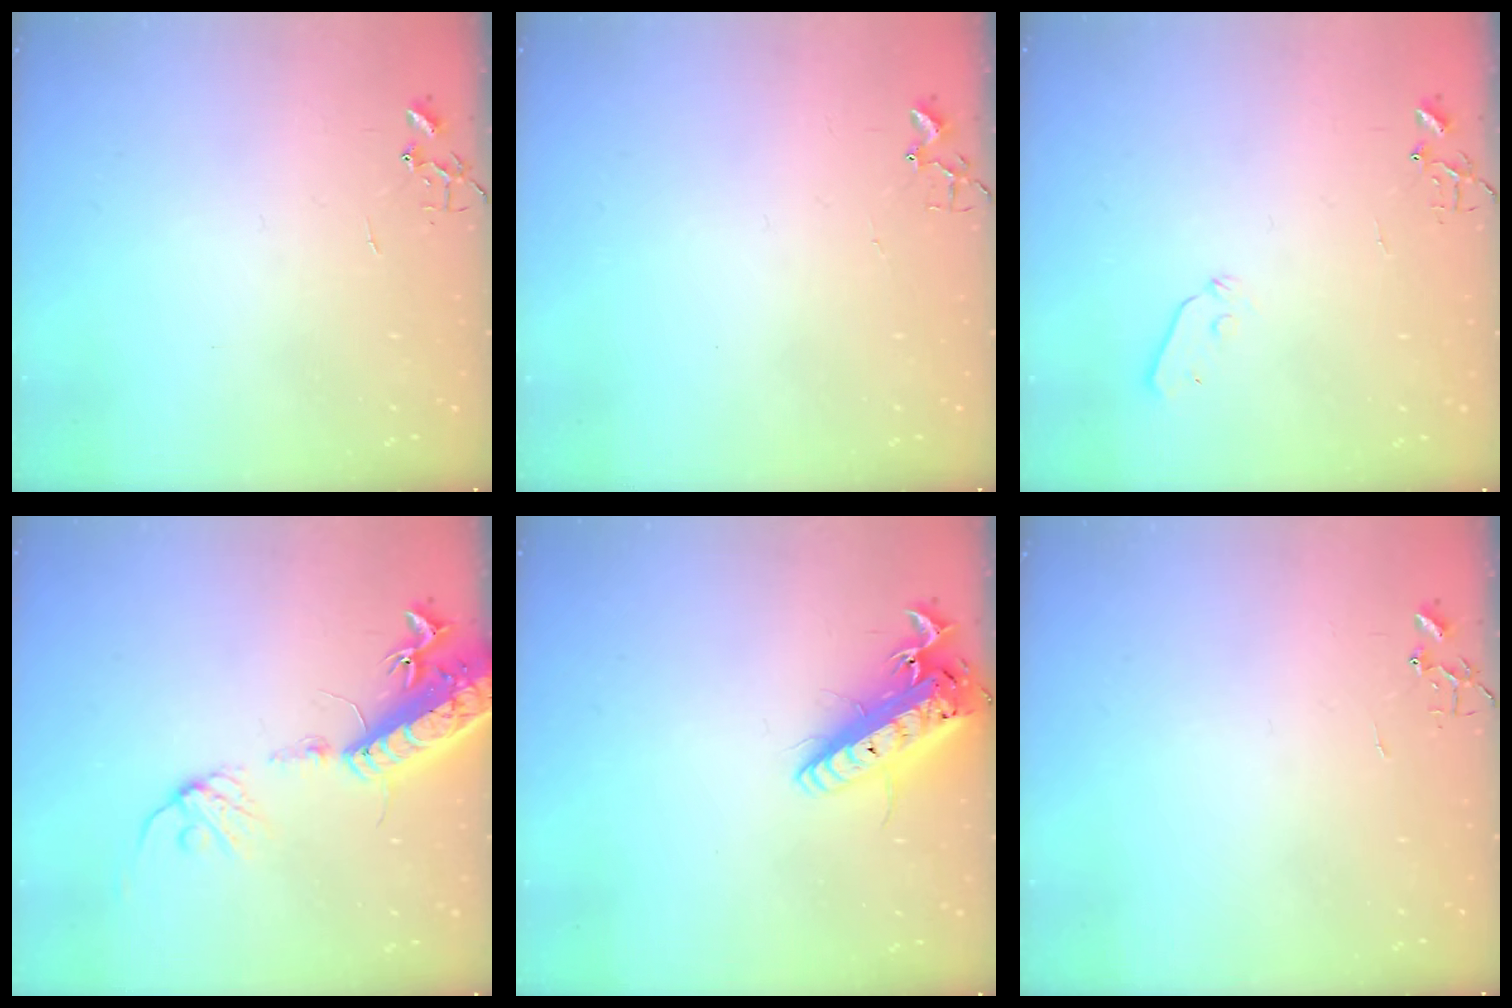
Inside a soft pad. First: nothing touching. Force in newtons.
{"total": 1.9, "press": 1.9, "slide": 0.2}
{"total": 4.0, "press": 4.0, "slide": 0.5}
{"total": 17.9, "press": 17.4, "slide": 4.2}
{"total": 19.0, "press": 18.6, "slide": 3.8}
{"total": 0.0}